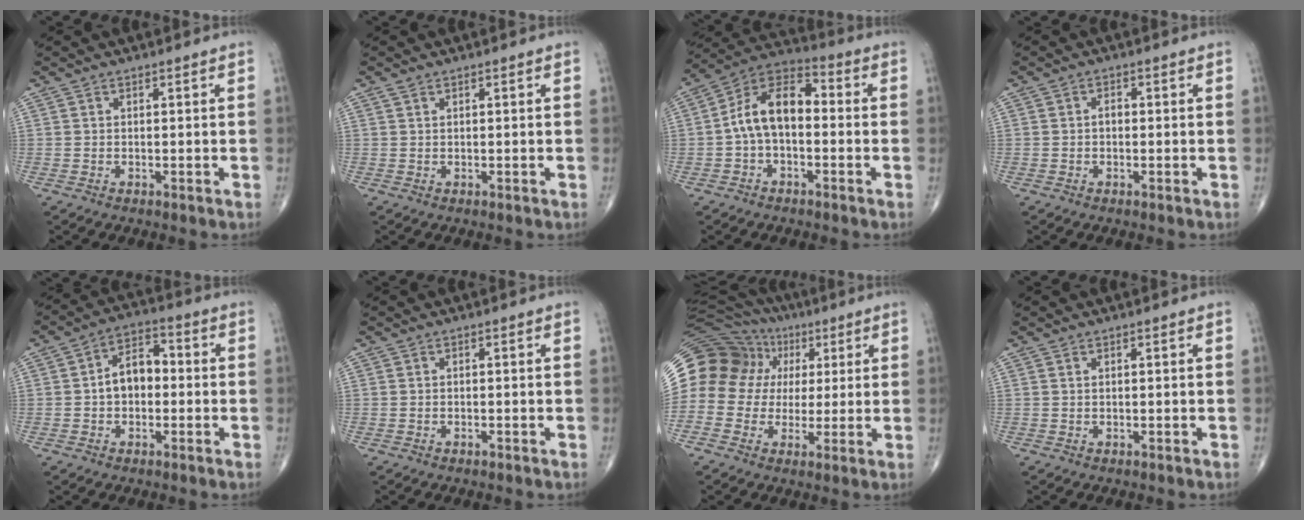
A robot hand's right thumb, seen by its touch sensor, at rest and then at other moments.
{"total": 0.6, "force": [0.4, 0.3, 0.4], "torque": [-0.011, 0.010, 0.010]}
{"total": 11.5, "force": [-0.8, 6.8, 9.2], "torque": [-0.151, 0.041, -0.029]}
{"total": 1.3, "force": [-0.2, 1.0, 0.9], "torque": [-0.008, 0.003, -0.007]}
{"total": 8.0, "force": [-0.4, 5.4, 5.9], "torque": [-0.078, 0.030, -0.018]}
{"total": 0.5, "force": [-0.4, 0.3, 0.3], "torque": [-0.004, 0.000, -0.008]}
{"total": 23.4, "force": [4.5, 20.9, 9.5], "torque": [-0.225, 0.094, 0.088]}
{"total": 0.0}